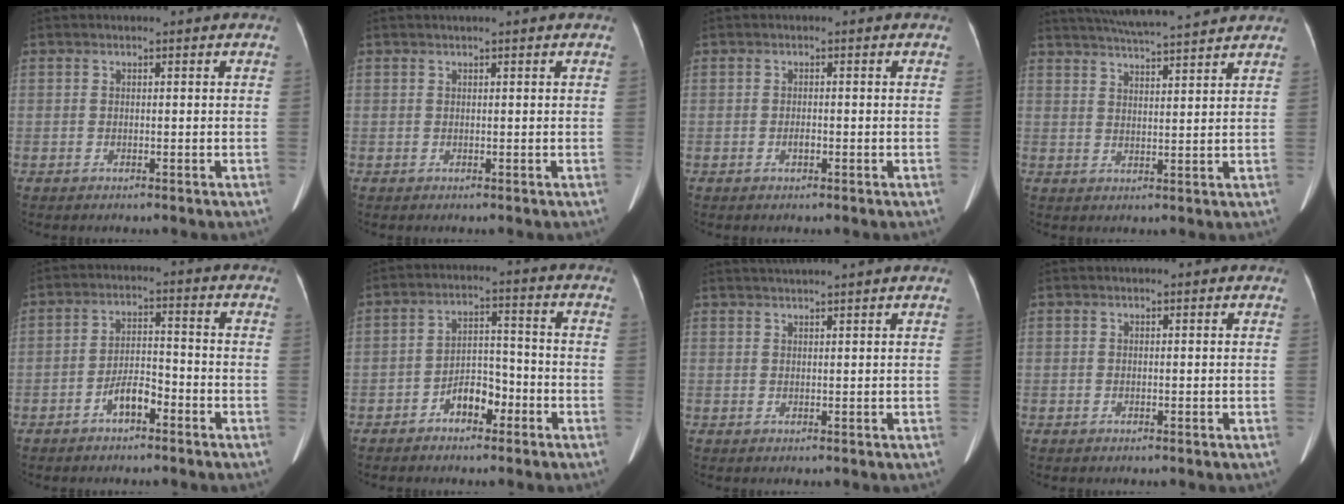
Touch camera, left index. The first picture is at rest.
{"total": 1.0, "force": [0.8, -0.2, 0.6], "torque": [-0.011, 0.011, 0.020]}
{"total": 0.9, "force": [-0.4, 0.3, 0.7], "torque": [-0.015, 0.001, -0.007]}
{"total": 12.5, "force": [11.5, 0.0, 5.1], "torque": [-0.091, 0.024, 0.165]}
{"total": 4.5, "force": [-2.8, 1.6, 3.1], "torque": [-0.064, 0.014, -0.049]}
{"total": 5.3, "force": [-3.1, 2.7, 3.3], "torque": [-0.060, 0.020, -0.054]}
{"total": 5.1, "force": [4.5, -1.2, 2.1], "torque": [-0.028, 0.025, 0.066]}
{"total": 0.0}